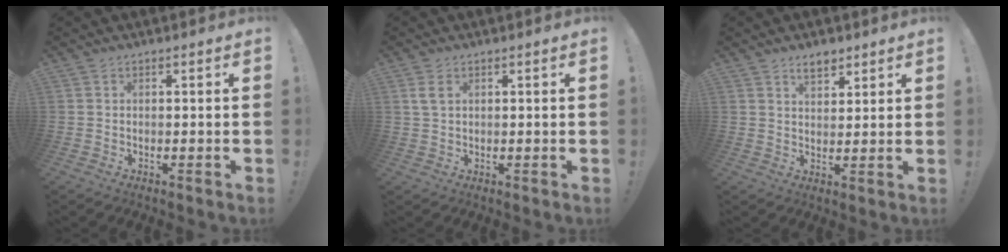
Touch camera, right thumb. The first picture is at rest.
{"total": 3.1, "force": [1.6, 1.5, 2.2], "torque": [-0.038, 0.001, 0.028]}
{"total": 5.1, "force": [3.7, 2.6, 2.3], "torque": [-0.030, -0.015, 0.065]}